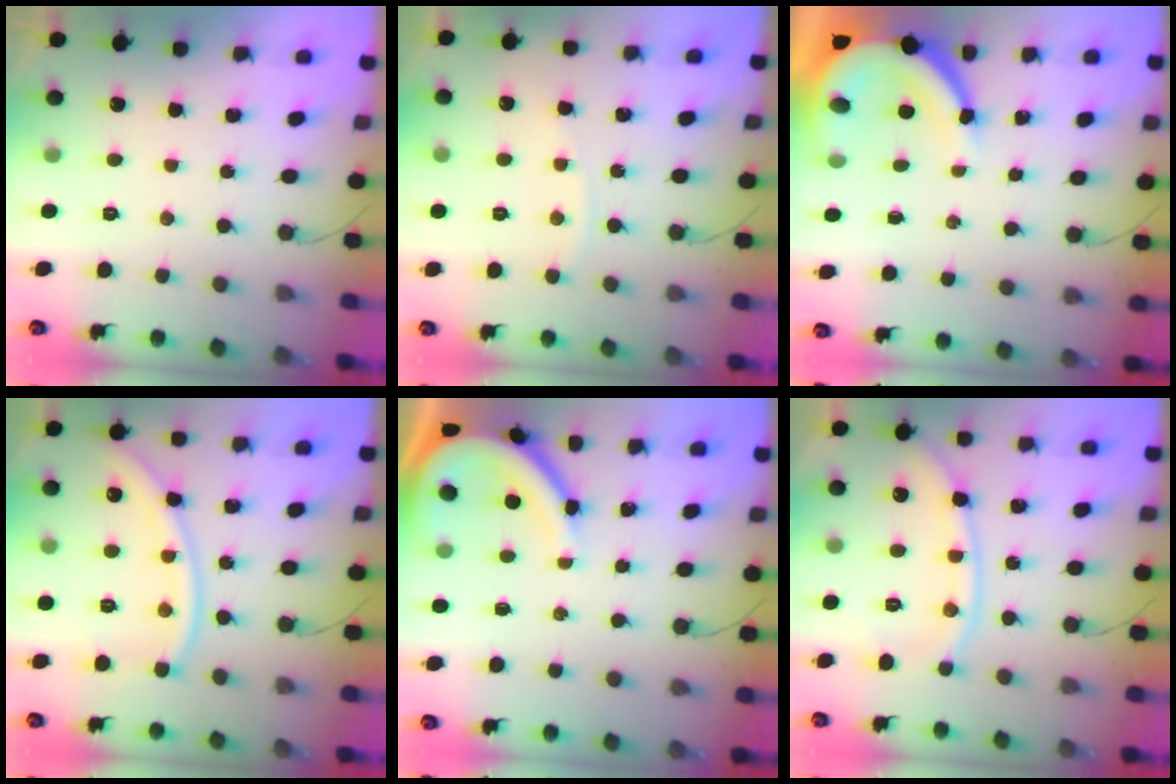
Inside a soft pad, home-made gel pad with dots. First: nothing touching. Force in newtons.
{"total": 2.6, "press": 2.6, "slide": 0.3}
{"total": 10.4, "press": 10.4, "slide": 1.3}
{"total": 12.2, "press": 12.1, "slide": 1.7}
{"total": 9.7, "press": 9.6, "slide": 0.9}
{"total": 10.8, "press": 10.7, "slide": 1.6}